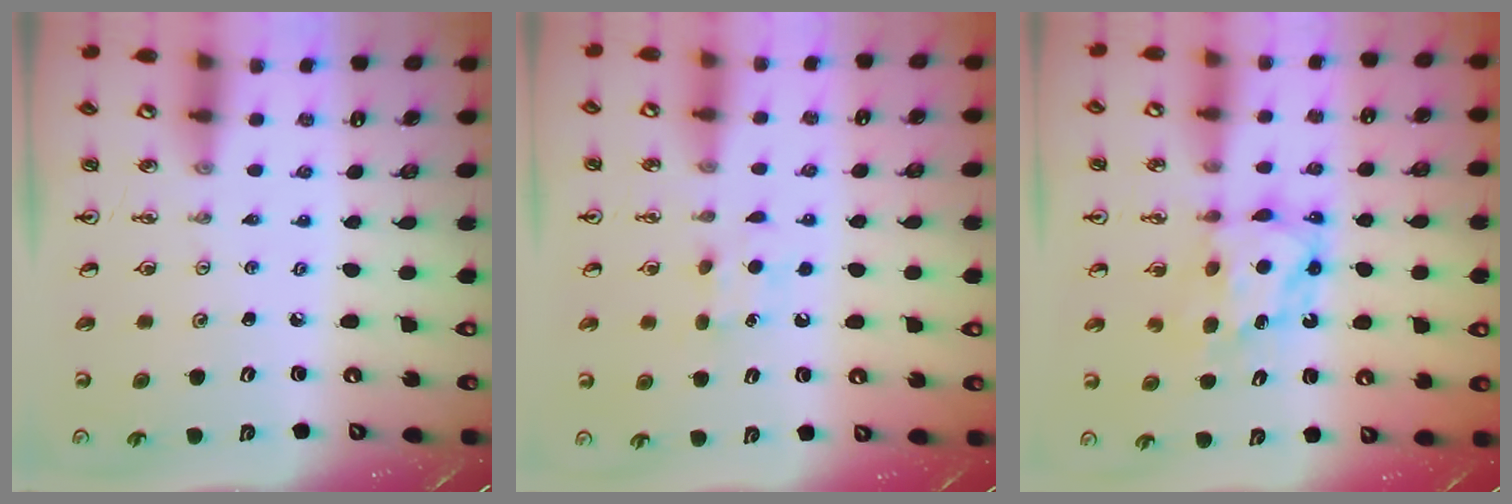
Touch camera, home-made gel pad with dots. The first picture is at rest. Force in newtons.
{"total": 5.6, "press": 5.5, "slide": 0.7}
{"total": 6.2, "press": 6.2, "slide": 0.2}